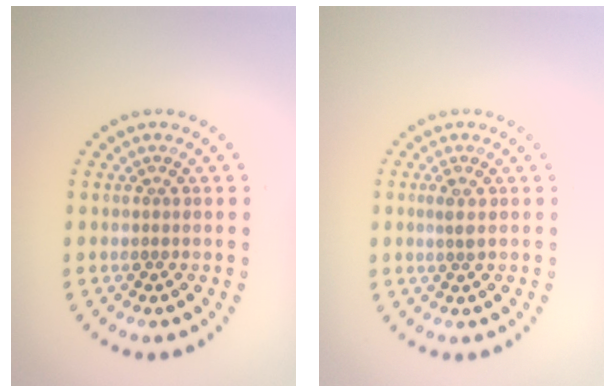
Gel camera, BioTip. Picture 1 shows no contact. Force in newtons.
{"total": 1.0, "press": 0.8, "slide": 0.6}